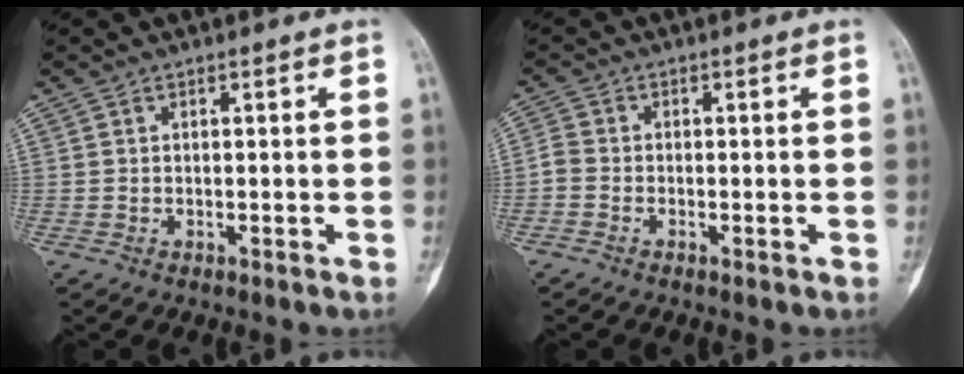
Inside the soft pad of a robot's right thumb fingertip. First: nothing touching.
{"total": 2.1, "force": [-1.0, 1.5, 1.1], "torque": [-0.021, 0.004, -0.031]}